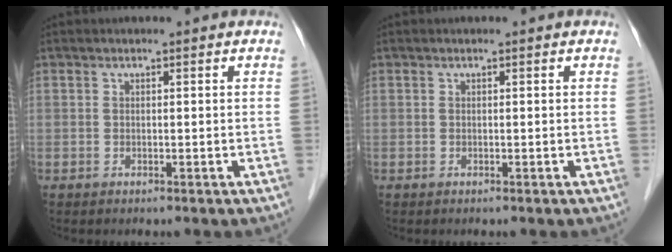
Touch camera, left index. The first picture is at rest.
{"total": 0.0}